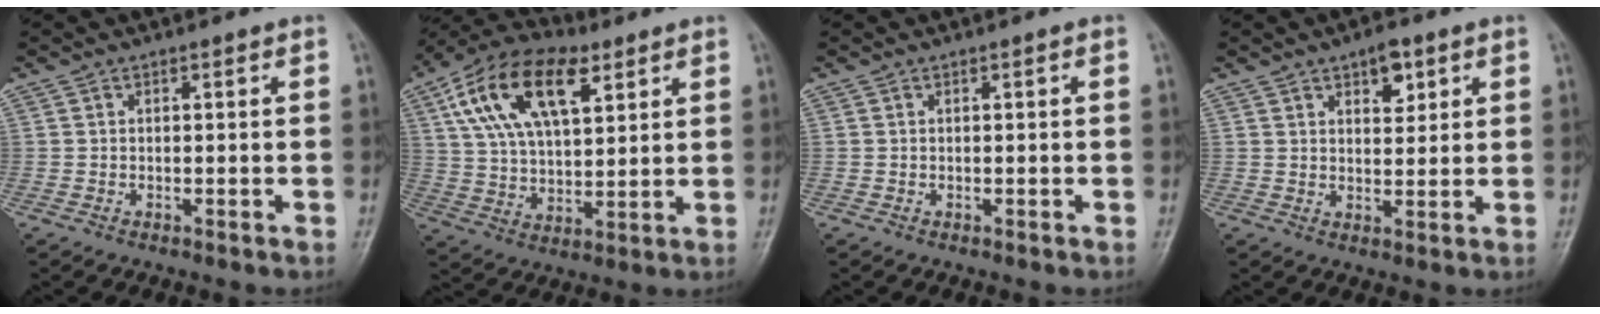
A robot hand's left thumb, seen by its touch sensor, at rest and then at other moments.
{"total": 18.5, "force": [8.0, 9.6, 13.6], "torque": [-0.228, -0.003, 0.142]}
{"total": 0.0}
{"total": 5.1, "force": [2.8, 2.7, 3.3], "torque": [-0.025, -0.013, 0.039]}